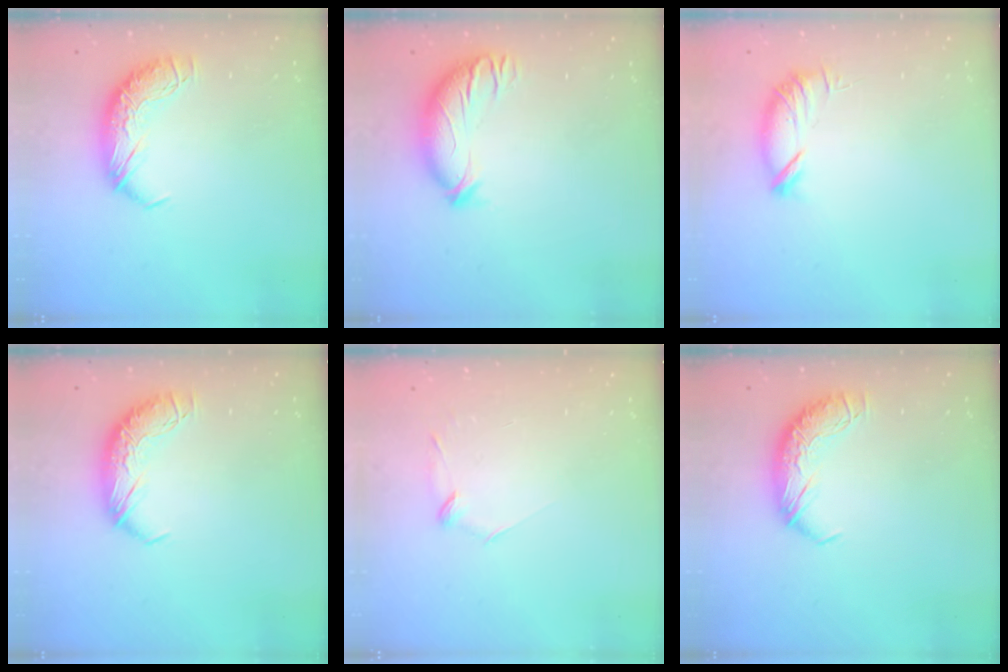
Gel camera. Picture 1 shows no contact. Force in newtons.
{"total": 2.8, "press": 2.0, "slide": 2.0}
{"total": 6.4, "press": 6.4, "slide": 0.6}
{"total": 0.0}
{"total": 7.5, "press": 7.4, "slide": 0.7}
{"total": 0.0}